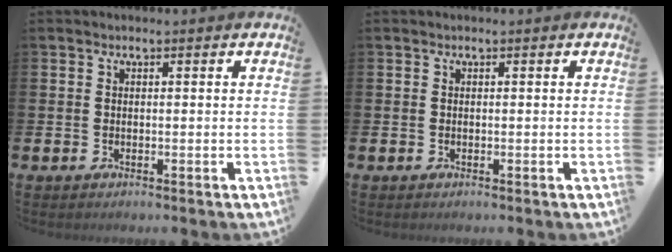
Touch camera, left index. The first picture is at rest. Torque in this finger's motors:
{"motor_torque": [-0.05, 0.04, 0.00, -0.01]}